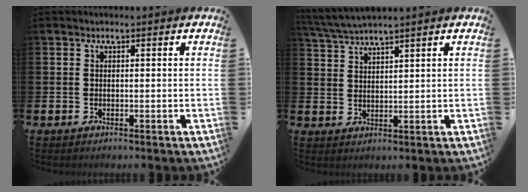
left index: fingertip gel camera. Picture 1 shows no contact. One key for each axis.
{"total": 3.6, "fx": 3.5, "fy": -0.4, "fz": 0.7, "tx": -0.030, "ty": -0.011, "tz": 0.065}